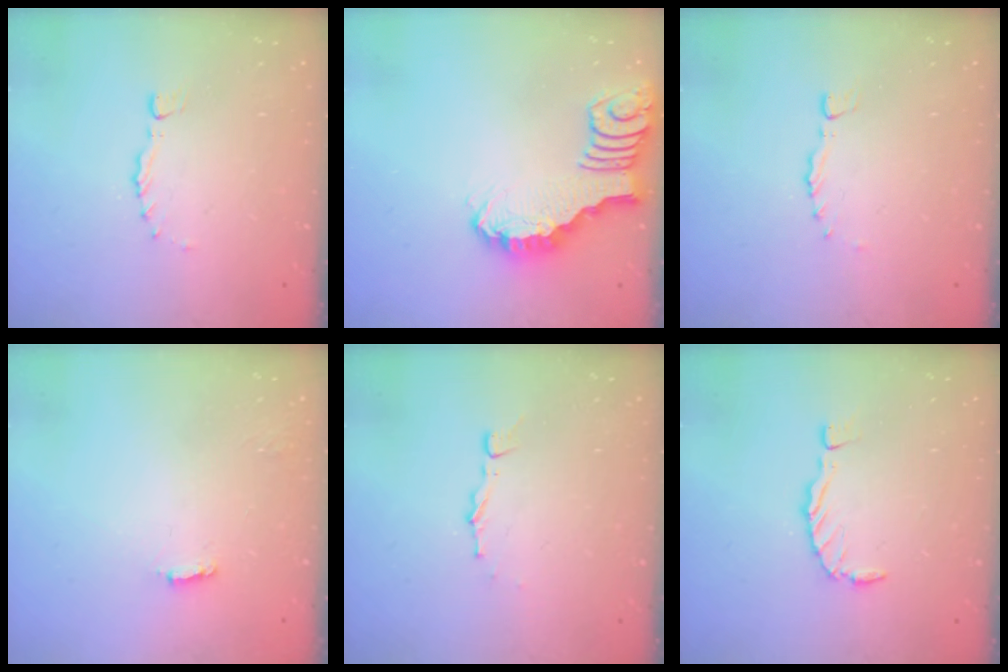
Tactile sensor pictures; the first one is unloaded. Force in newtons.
{"total": 2.8, "press": 2.7, "slide": 0.4}
{"total": 0.0}
{"total": 2.2, "press": 2.2, "slide": 0.1}
{"total": 2.9, "press": 2.9, "slide": 0.3}
{"total": 0.0}